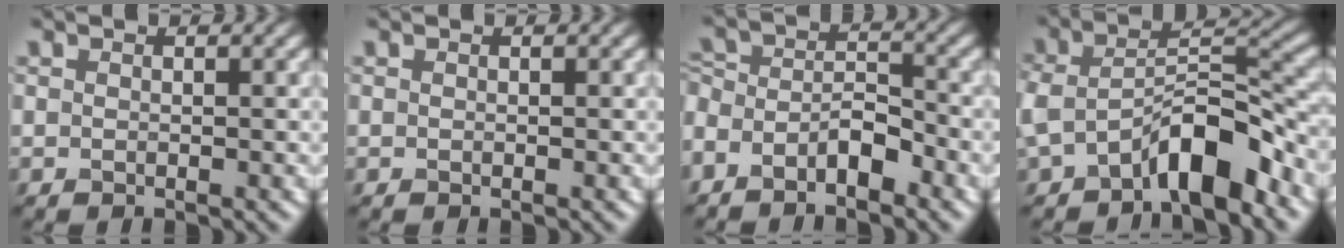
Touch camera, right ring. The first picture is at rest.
{"total": 0.0}
{"total": 4.0, "force": [-2.6, 1.5, 2.7], "torque": [-0.048, 0.008, -0.053]}
{"total": 7.0, "force": [-3.9, 2.9, 5.2], "torque": [-0.086, 0.006, -0.072]}